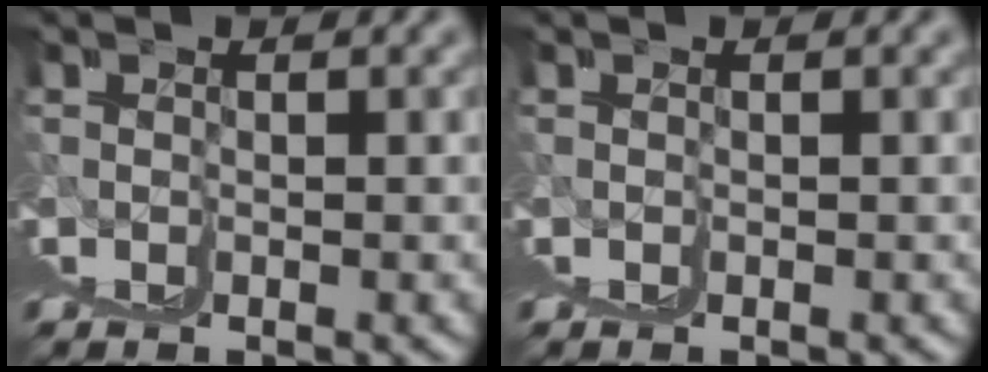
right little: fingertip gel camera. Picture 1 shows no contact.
{"total": 0.0}